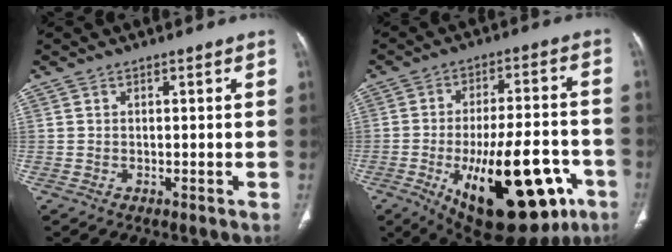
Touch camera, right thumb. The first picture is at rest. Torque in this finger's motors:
{"motor_torque": [2.68, 2.32, 2.10, -0.67, 0.63]}